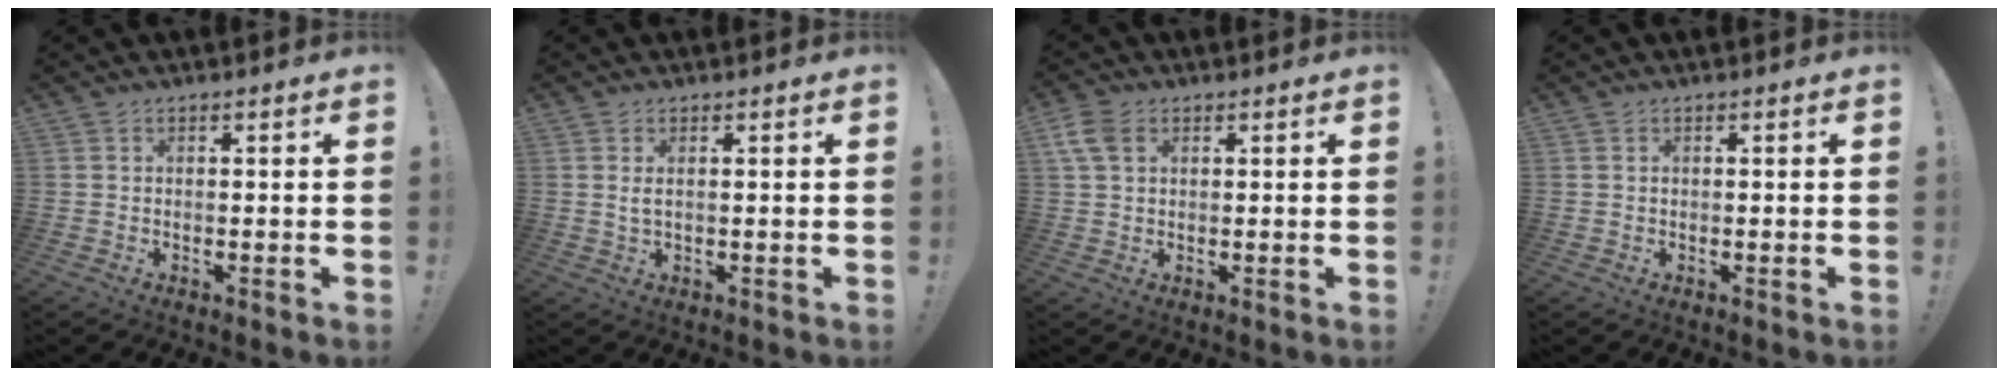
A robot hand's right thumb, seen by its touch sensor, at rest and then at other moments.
{"total": 2.1, "force": [0.7, 0.5, 1.9], "torque": [-0.027, -0.005, 0.009]}
{"total": 6.1, "force": [2.3, 4.0, 4.0], "torque": [-0.083, 0.004, 0.048]}
{"total": 0.0}